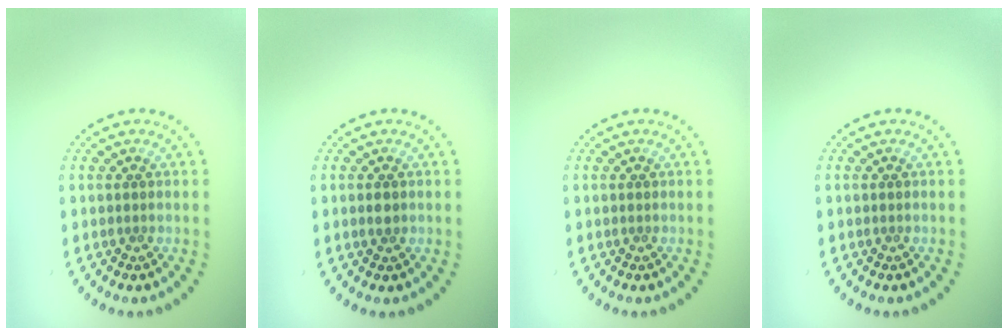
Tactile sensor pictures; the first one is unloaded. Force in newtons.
{"total": 1.2, "press": 1.2, "slide": 0.0}
{"total": 0.0}
{"total": 0.0}